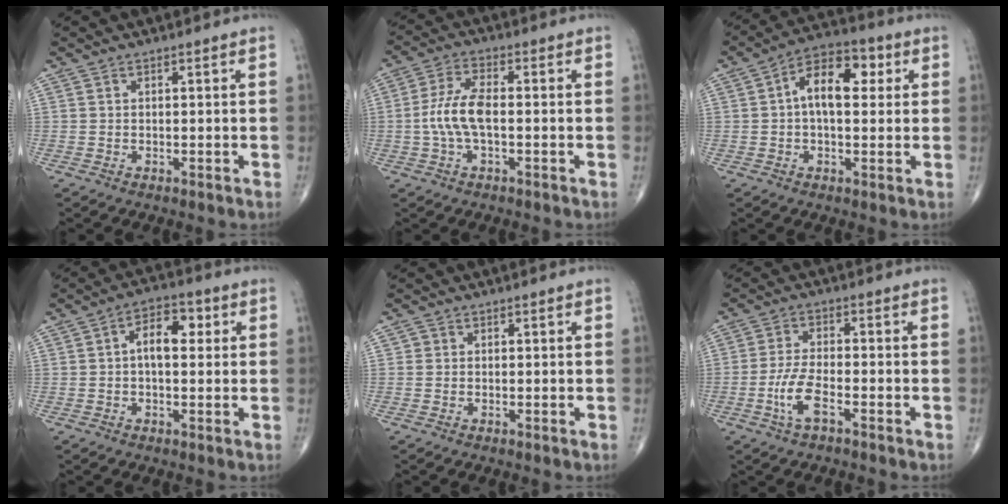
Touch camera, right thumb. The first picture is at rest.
{"total": 7.5, "force": [-0.9, 3.1, 6.8], "torque": [-0.155, 0.019, -0.021]}
{"total": 10.8, "force": [1.9, 6.0, 8.7], "torque": [-0.126, 0.026, 0.021]}
{"total": 6.9, "force": [1.0, 3.9, 5.6], "torque": [-0.077, 0.020, 0.008]}
{"total": 0.9, "force": [0.0, 0.9, 0.1], "torque": [0.003, 0.002, 0.000]}
{"total": 6.0, "force": [-2.6, 1.9, 5.0], "torque": [-0.109, 0.016, -0.050]}